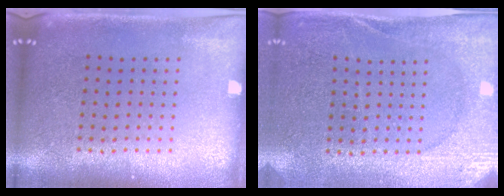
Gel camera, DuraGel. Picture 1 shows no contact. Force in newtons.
{"total": 2.6, "press": 2.6, "slide": 0.4}